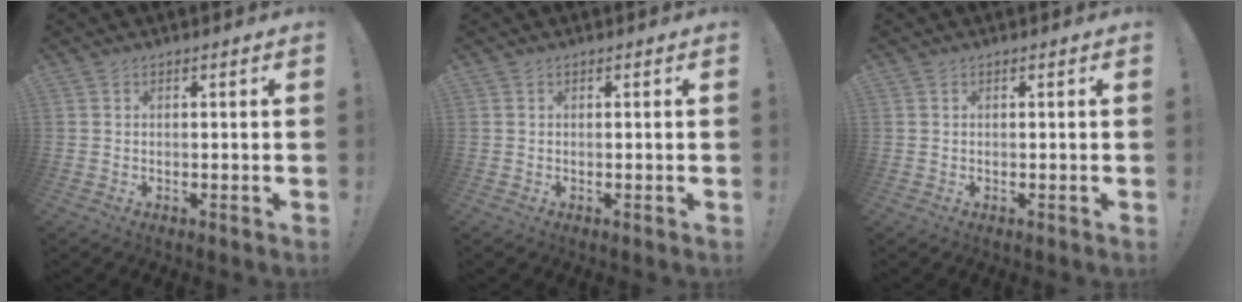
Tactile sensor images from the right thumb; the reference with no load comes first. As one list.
[{"total": 0.0}, {"total": 0.0}]